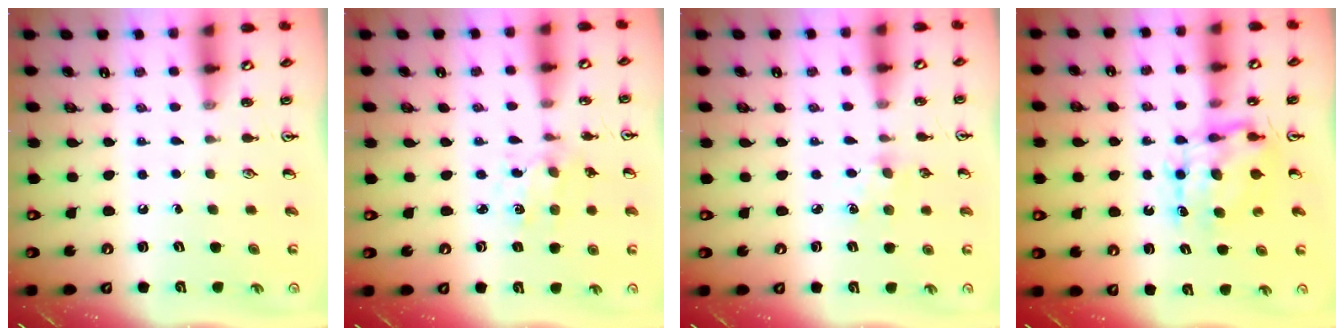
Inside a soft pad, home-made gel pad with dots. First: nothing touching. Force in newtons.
{"total": 1.7, "press": 1.7, "slide": 0.3}
{"total": 5.6, "press": 5.5, "slide": 0.6}
{"total": 7.7, "press": 7.7, "slide": 0.6}